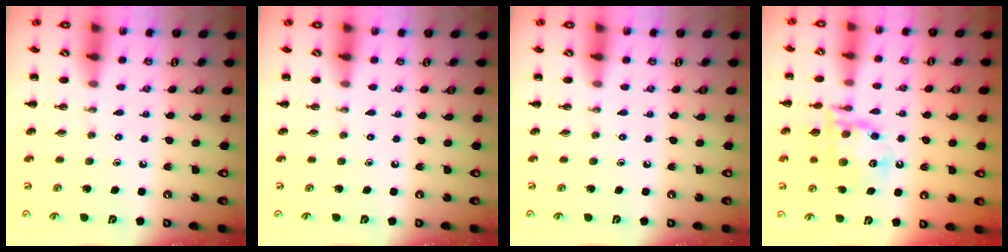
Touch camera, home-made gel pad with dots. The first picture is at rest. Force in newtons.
{"total": 0.0}
{"total": 0.0}
{"total": 15.0, "press": 14.8, "slide": 2.7}